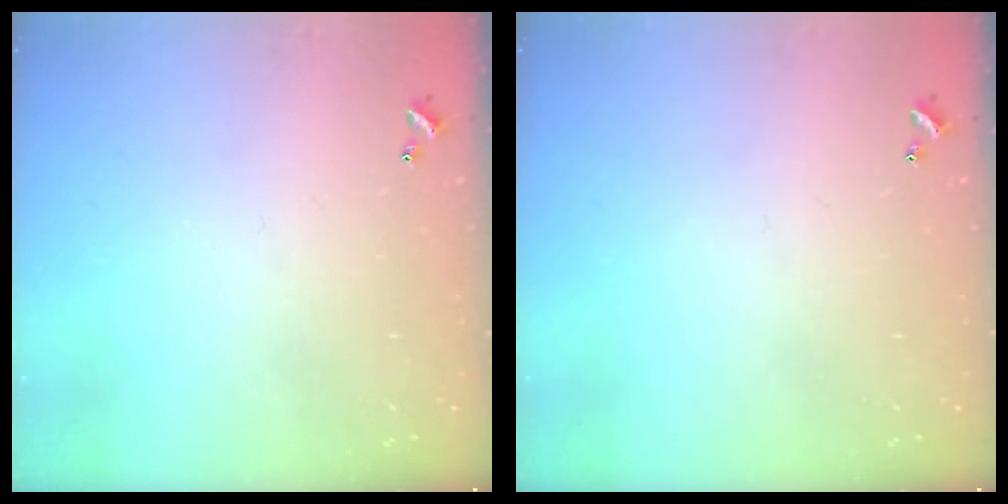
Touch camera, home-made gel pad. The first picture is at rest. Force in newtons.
{"total": 0.0}